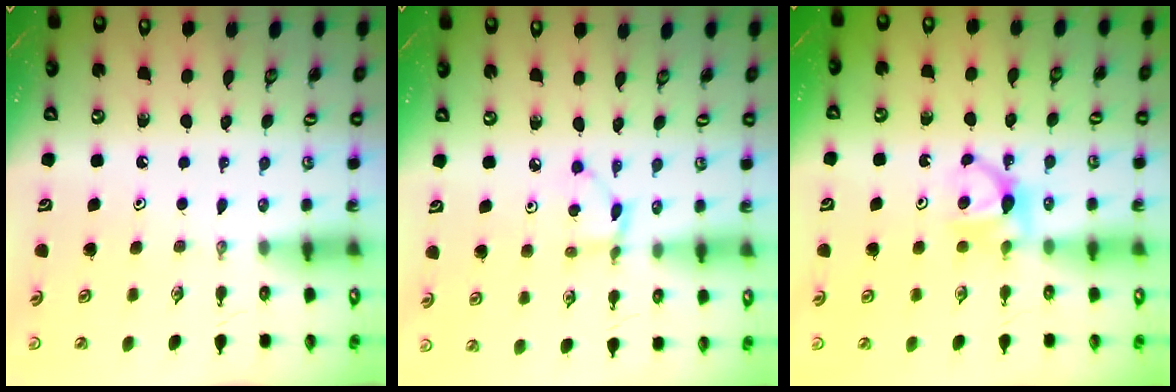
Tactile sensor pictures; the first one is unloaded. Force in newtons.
{"total": 3.7, "press": 3.7, "slide": 0.4}
{"total": 5.1, "press": 5.0, "slide": 0.7}